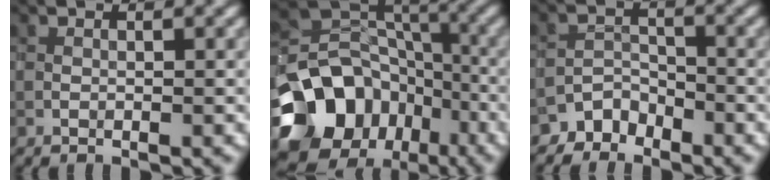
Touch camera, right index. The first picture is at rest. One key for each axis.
{"total": 12.3, "fx": -6.1, "fy": 9.4, "fz": 5.1, "tx": -0.107, "ty": -0.001, "tz": -0.109}
{"total": 2.6, "fx": -2.2, "fy": 1.3, "fz": -0.3, "tx": 0.021, "ty": 0.007, "tz": -0.044}